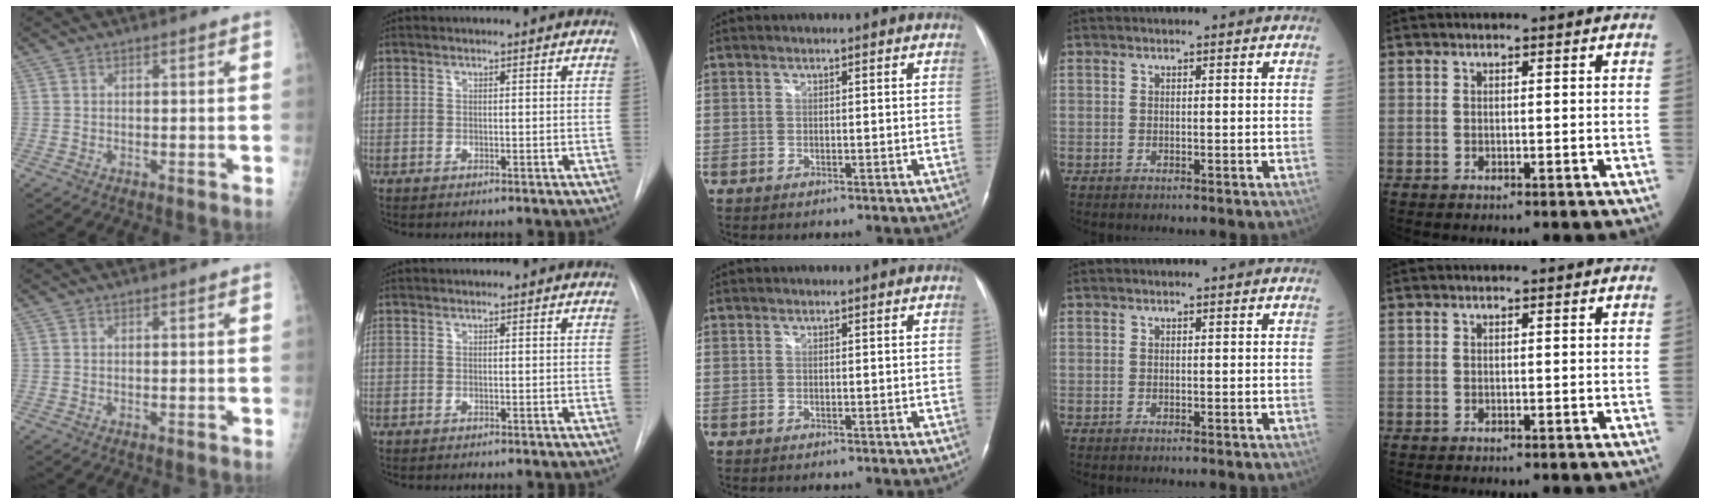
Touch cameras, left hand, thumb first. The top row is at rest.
{}